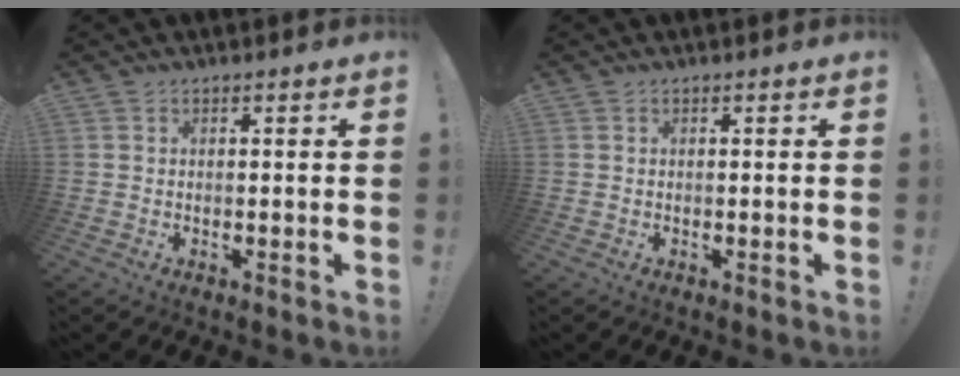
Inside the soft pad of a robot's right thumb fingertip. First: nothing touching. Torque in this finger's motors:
{"motor_torque": [-0.04, 0.04, 0.00, 0.00, 0.00]}